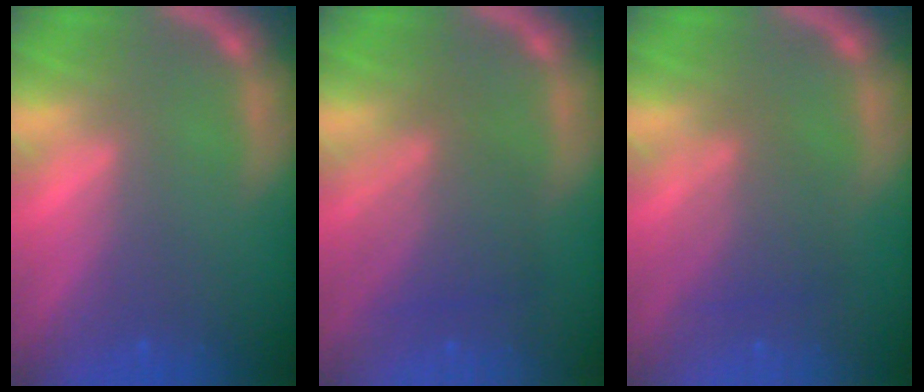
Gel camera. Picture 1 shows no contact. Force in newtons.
{"total": 5.0}
{"total": 3.4}